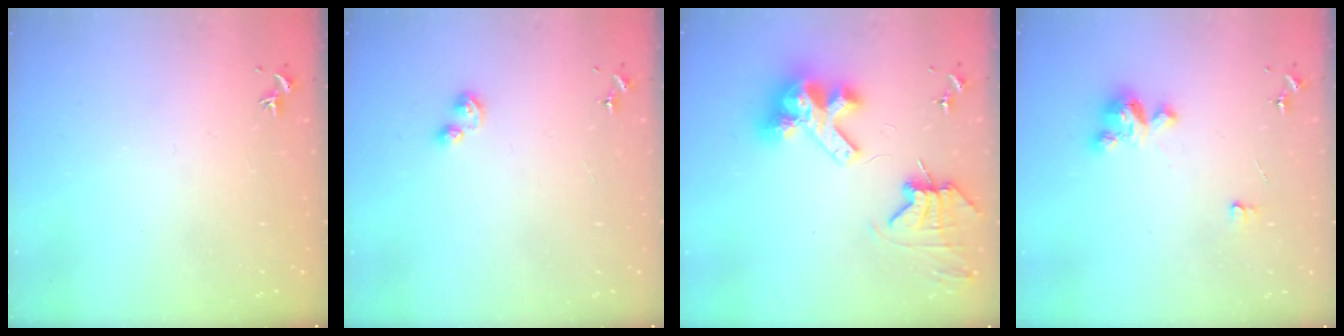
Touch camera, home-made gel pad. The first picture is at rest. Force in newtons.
{"total": 3.6, "press": 3.6, "slide": 0.6}
{"total": 13.1, "press": 12.9, "slide": 1.8}
{"total": 6.7, "press": 6.7, "slide": 0.4}